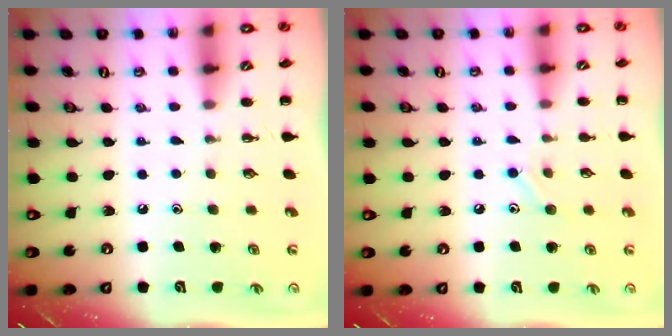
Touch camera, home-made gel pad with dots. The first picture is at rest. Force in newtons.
{"total": 8.2, "press": 8.0, "slide": 2.0}